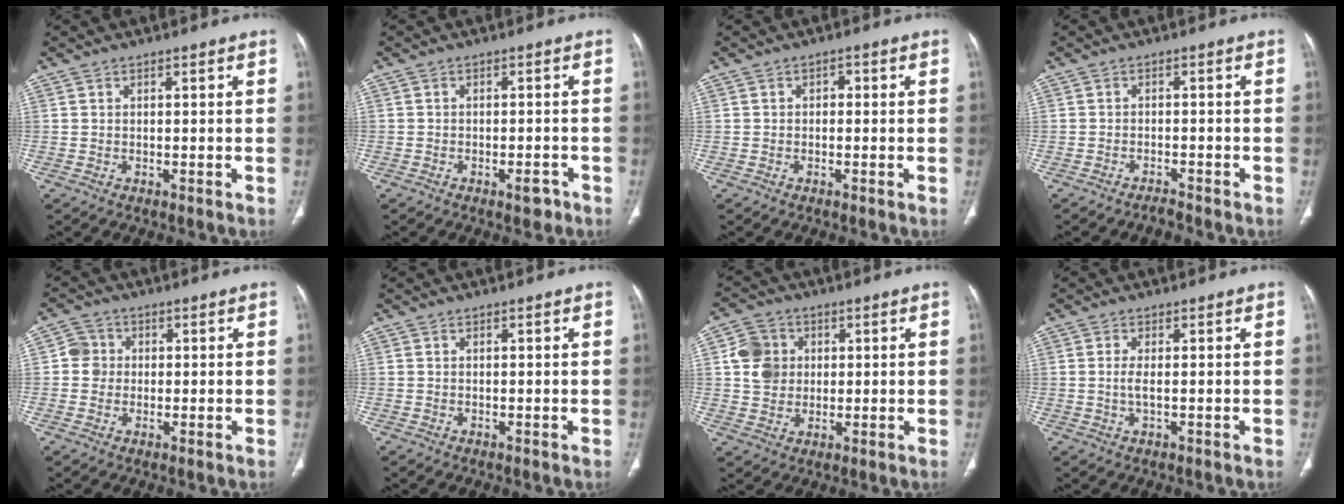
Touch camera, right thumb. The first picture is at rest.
{"total": 2.7, "force": [-1.6, 1.3, 1.7], "torque": [-0.015, 0.007, -0.020]}
{"total": 1.2, "force": [-0.2, 1.0, 0.8], "torque": [-0.004, 0.004, -0.008]}
{"total": 1.8, "force": [-1.7, 0.2, 0.4], "torque": [-0.016, 0.009, -0.028]}
{"total": 3.8, "force": [0.1, 3.7, 0.8], "torque": [0.009, 0.008, -0.003]}
{"total": 0.0}
{"total": 7.7, "force": [1.3, 6.8, 3.3], "torque": [-0.040, -0.002, 0.023]}
{"total": 2.0, "force": [-0.1, 0.5, 1.9], "torque": [-0.050, -0.003, -0.001]}